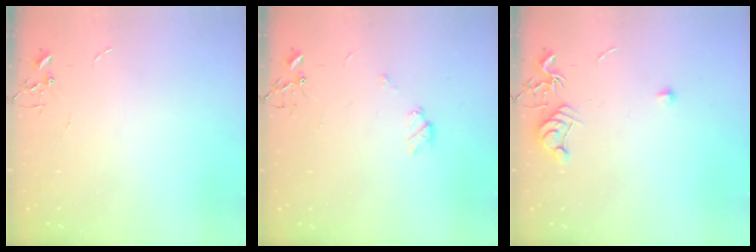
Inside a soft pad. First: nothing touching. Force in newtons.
{"total": 5.7, "press": 5.7, "slide": 0.7}
{"total": 8.1, "press": 8.1, "slide": 0.4}